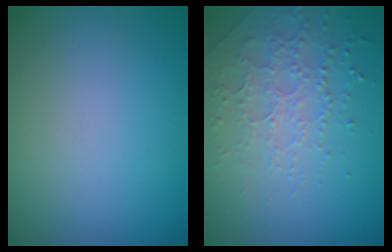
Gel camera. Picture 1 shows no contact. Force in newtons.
{"total": 2.1, "press": 1.9, "slide": 0.9}